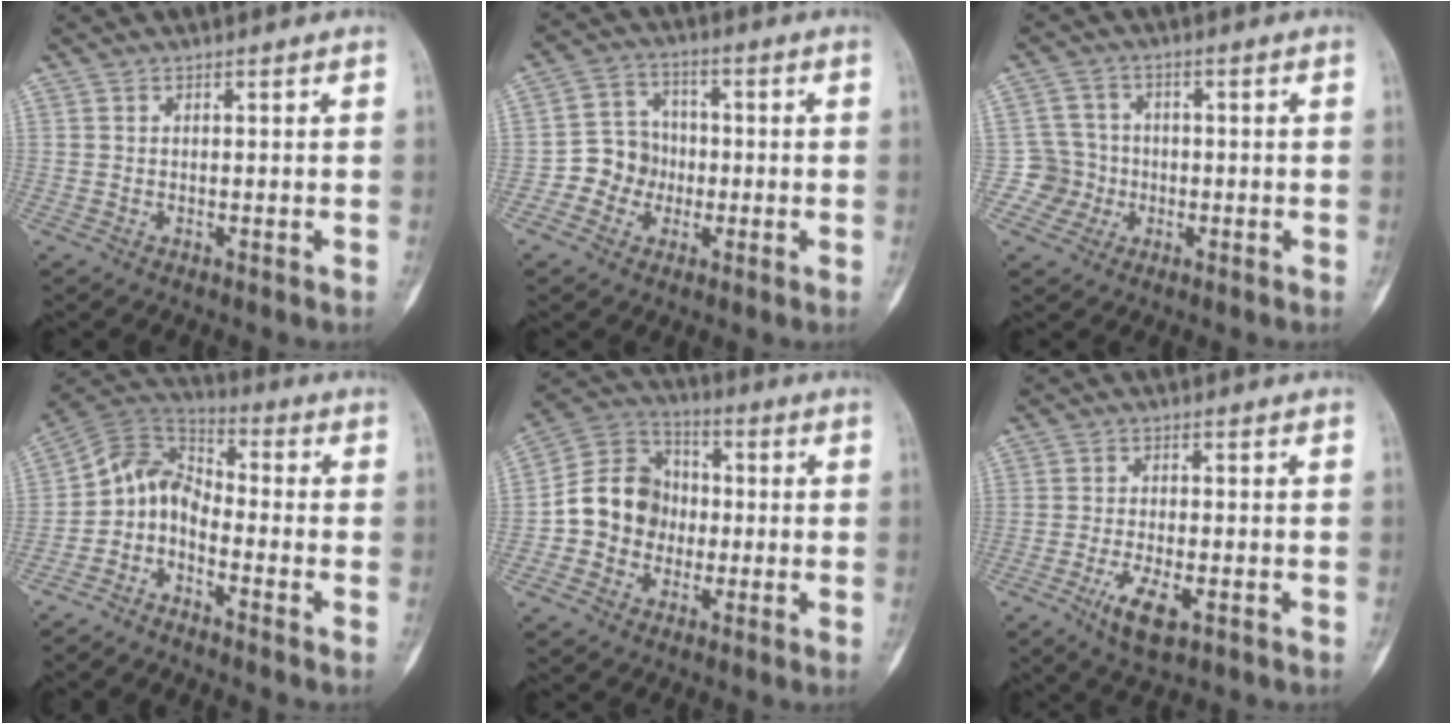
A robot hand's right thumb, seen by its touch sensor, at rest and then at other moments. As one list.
[{"total": 7.7, "force": [-2.0, 7.1, 2.1], "torque": [0.003, 0.024, -0.044]}, {"total": 5.4, "force": [-1.5, 5.1, -0.2], "torque": [0.039, 0.017, -0.034]}, {"total": 7.7, "force": [-3.6, 5.0, 4.6], "torque": [-0.071, 0.069, -0.088]}, {"total": 12.6, "force": [-1.5, 11.1, 5.8], "torque": [-0.068, 0.034, -0.037]}, {"total": 6.4, "force": [-2.9, 2.4, 5.2], "torque": [-0.097, 0.002, -0.046]}]